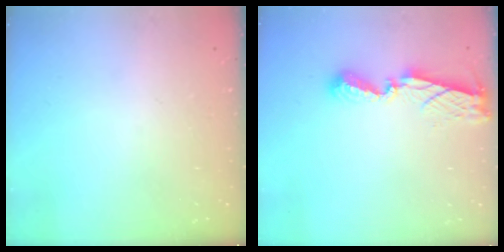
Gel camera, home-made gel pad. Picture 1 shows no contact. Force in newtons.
{"total": 7.5, "press": 7.5, "slide": 0.5}